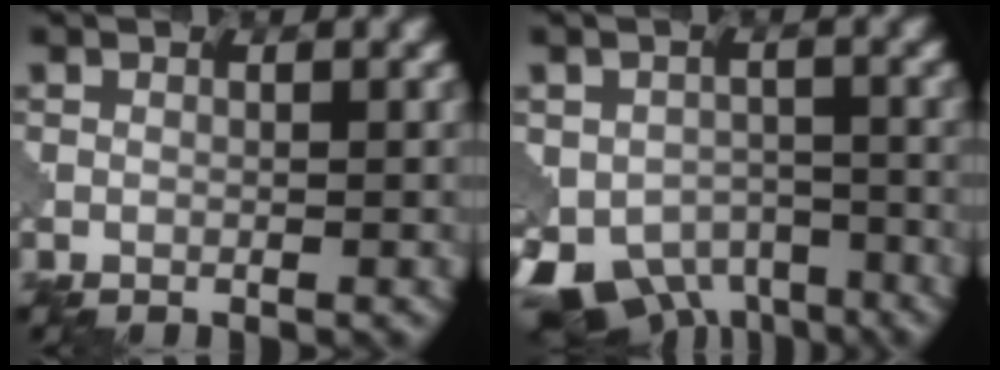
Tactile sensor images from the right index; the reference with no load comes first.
{"total": 9.2, "force": [-5.8, 5.3, 4.9], "torque": [-0.087, -0.019, -0.091]}